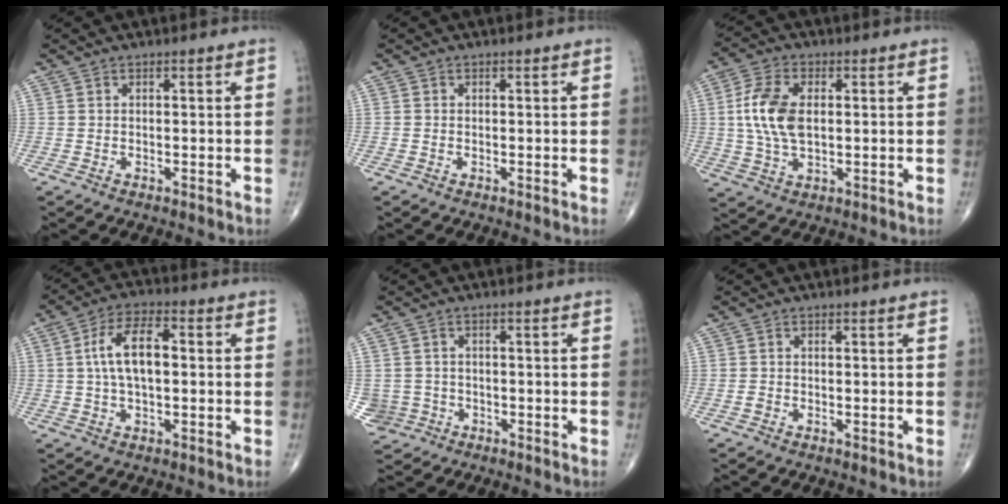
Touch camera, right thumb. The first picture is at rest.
{"total": 0.0}
{"total": 10.3, "force": [1.1, 5.7, 8.5], "torque": [-0.177, 0.002, 0.022]}
{"total": 9.6, "force": [0.8, 4.5, 8.5], "torque": [-0.157, 0.020, 0.010]}
{"total": 4.4, "force": [-1.2, 4.2, 0.1], "torque": [0.008, 0.013, -0.017]}
{"total": 0.8, "force": [-0.4, 0.5, 0.5], "torque": [-0.010, 0.000, -0.008]}